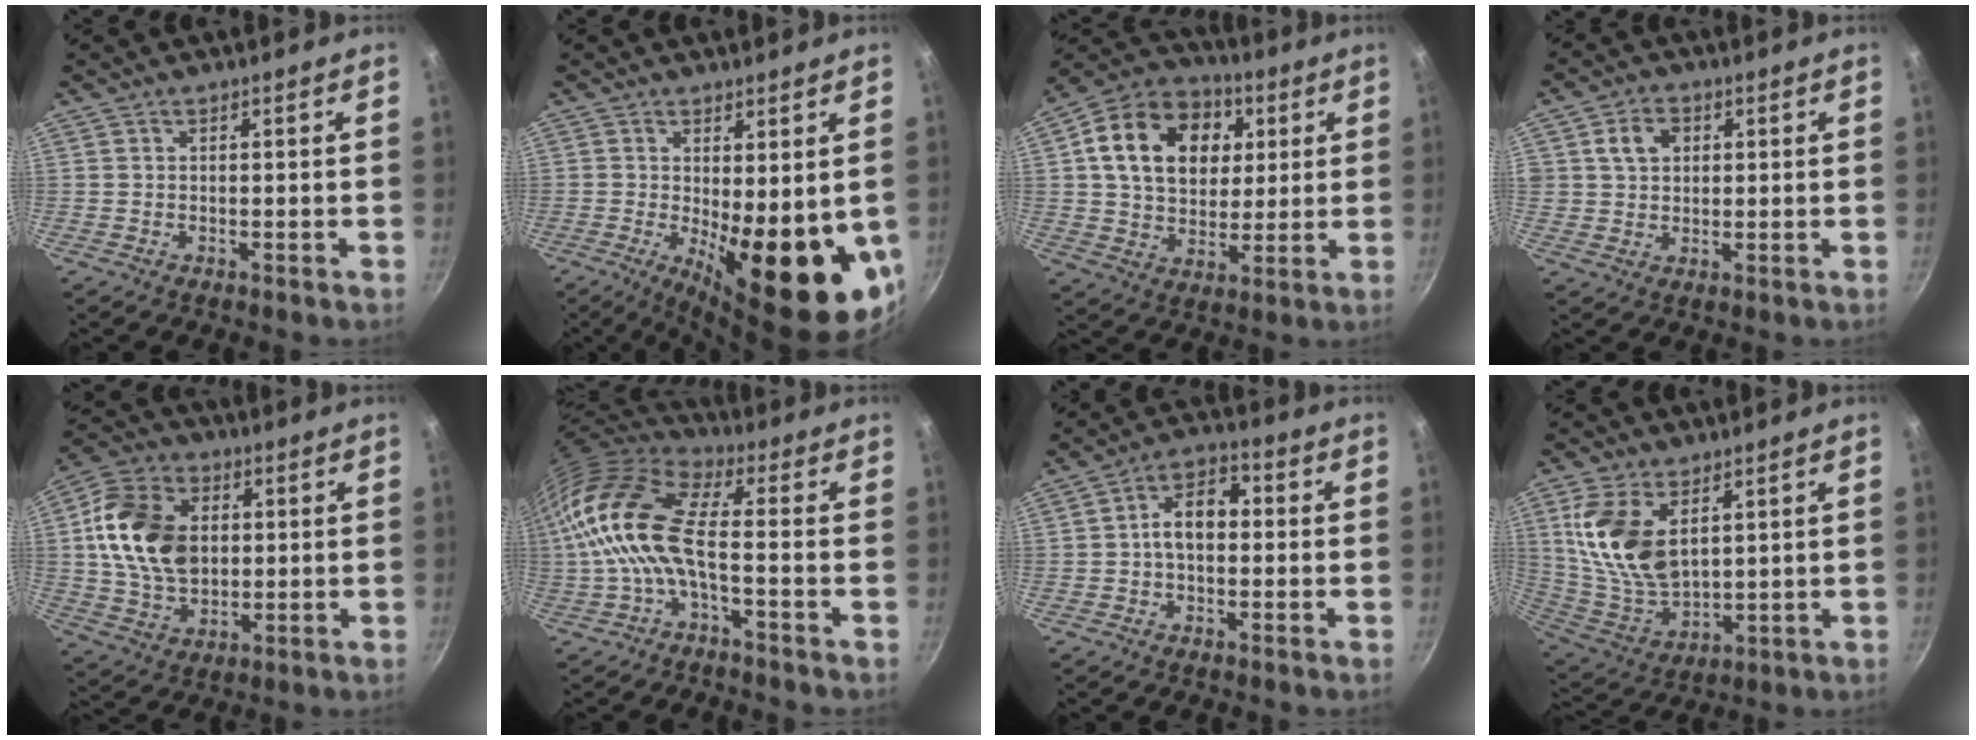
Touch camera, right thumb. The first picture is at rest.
{"total": 16.9, "force": [-2.0, 5.8, 15.7], "torque": [-0.191, -0.030, -0.015]}
{"total": 19.5, "force": [4.9, 14.5, 12.1], "torque": [-0.179, 0.011, 0.075]}
{"total": 5.5, "force": [1.6, 4.5, 2.7], "torque": [-0.024, 0.008, 0.025]}
{"total": 17.1, "force": [2.2, 12.2, 11.7], "torque": [-0.194, 0.003, 0.035]}
{"total": 14.7, "force": [-1.5, 6.1, 13.3], "torque": [-0.267, 0.024, -0.042]}
{"total": 8.1, "force": [0.1, 5.3, 6.2], "torque": [-0.075, 0.031, -0.011]}
{"total": 15.2, "force": [5.1, 8.8, 11.4], "torque": [-0.212, -0.035, 0.113]}